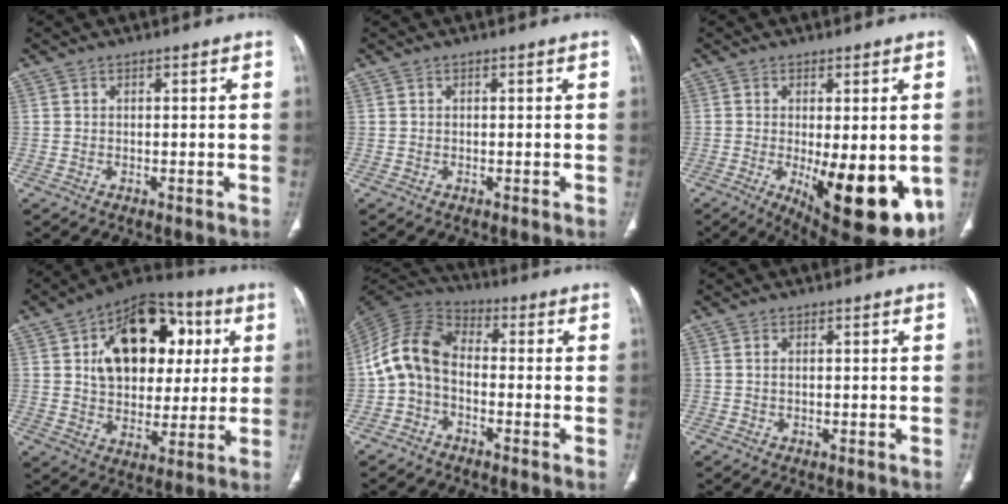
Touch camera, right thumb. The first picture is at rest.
{"total": 0.0}
{"total": 16.7, "force": [-4.0, 6.1, 15.0], "torque": [-0.172, -0.025, -0.034]}
{"total": 20.6, "force": [5.3, 14.0, 14.1], "torque": [-0.166, 0.009, 0.082]}
{"total": 10.2, "force": [-1.8, 7.0, 7.2], "torque": [-0.136, 0.038, -0.053]}
{"total": 0.7, "force": [0.1, 0.4, 0.6], "torque": [-0.015, 0.002, 0.003]}